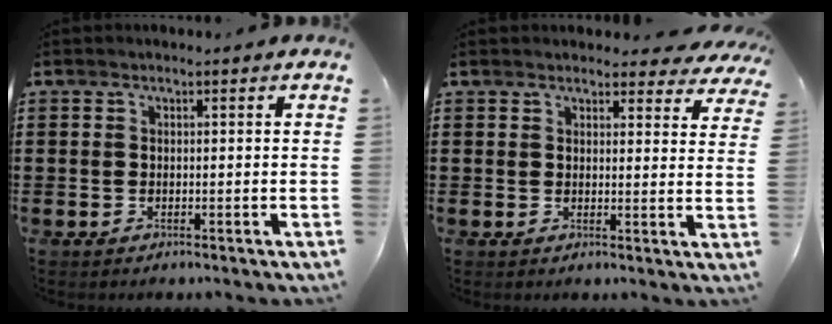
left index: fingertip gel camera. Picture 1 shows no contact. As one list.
[{"total": 3.0, "force": [2.9, 0.6, 0.7], "torque": [-0.007, -0.015, 0.049]}]